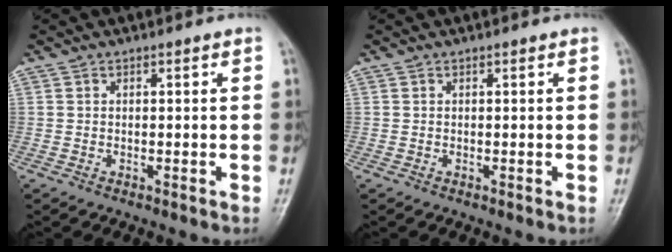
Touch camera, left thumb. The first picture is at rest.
{"total": 0.0}